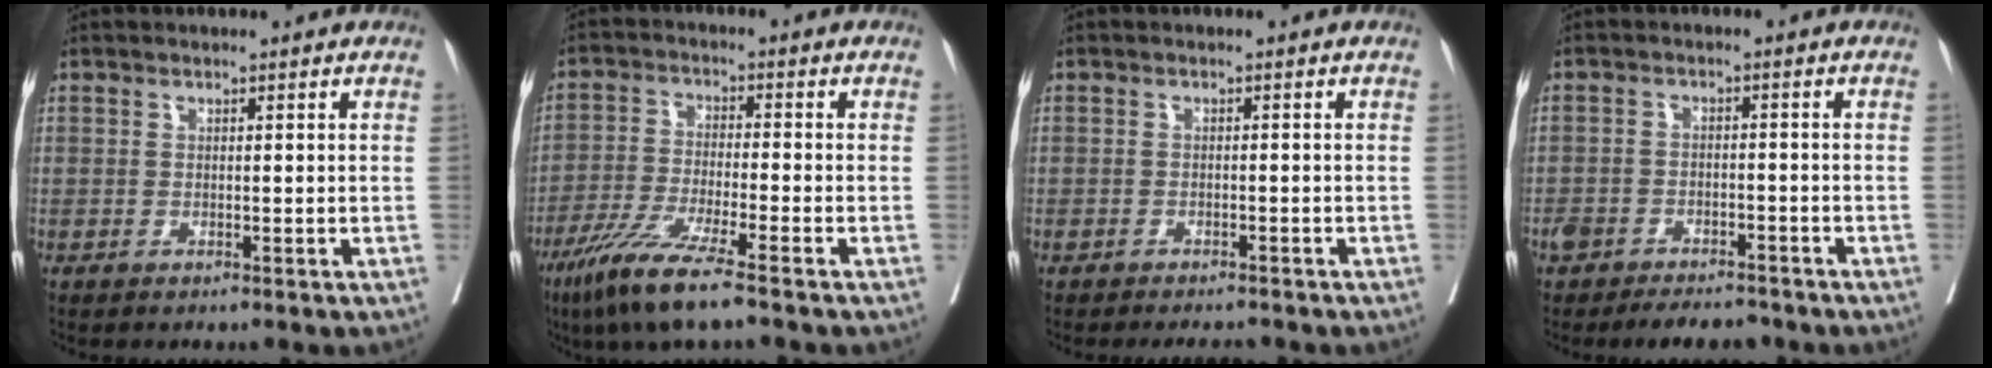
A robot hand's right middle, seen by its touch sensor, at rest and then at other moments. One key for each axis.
{"total": 9.2, "fx": -6.3, "fy": -0.1, "fz": 6.7, "tx": -0.135, "ty": -0.030, "tz": -0.122}
{"total": 4.4, "fx": -3.9, "fy": 1.2, "fz": 1.5, "tx": -0.015, "ty": -0.002, "tz": -0.053}
{"total": 8.2, "fx": -6.8, "fy": 3.3, "fz": 3.0, "tx": -0.050, "ty": 0.003, "tz": -0.100}